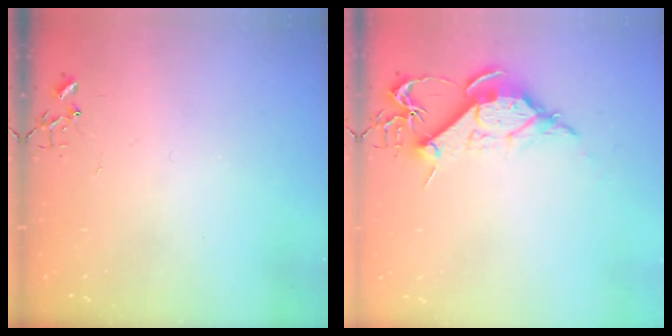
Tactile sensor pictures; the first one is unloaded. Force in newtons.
{"total": 10.4, "press": 10.3, "slide": 1.1}